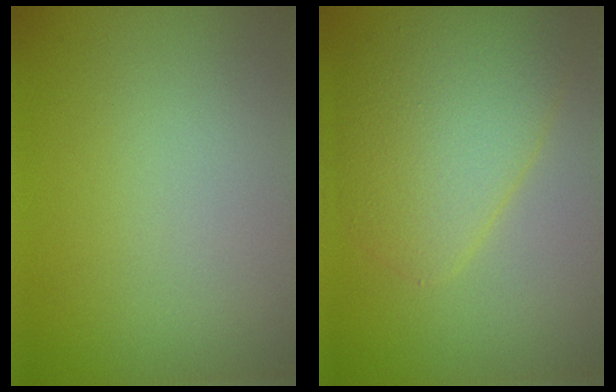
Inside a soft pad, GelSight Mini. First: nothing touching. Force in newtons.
{"total": 6.1, "press": 6.1, "slide": 0.1}